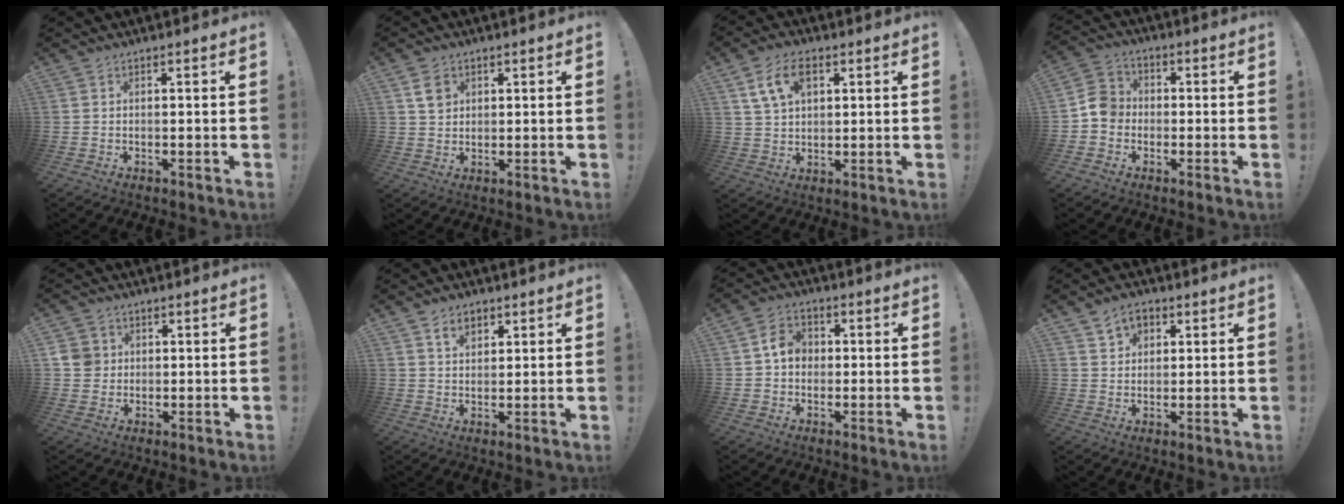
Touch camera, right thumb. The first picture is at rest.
{"total": 5.0, "force": [2.3, 3.9, 2.0], "torque": [-0.017, -0.004, 0.041]}
{"total": 9.9, "force": [4.3, 6.1, 6.5], "torque": [-0.111, 0.004, 0.084]}
{"total": 7.6, "force": [-2.6, 6.6, 2.8], "torque": [-0.038, 0.037, -0.045]}
{"total": 5.4, "force": [0.8, 5.1, 1.4], "torque": [-0.020, 0.001, 0.016]}
{"total": 5.3, "force": [2.9, 3.5, 2.6], "torque": [-0.033, -0.008, 0.051]}
{"total": 7.7, "force": [0.8, 6.4, 4.3], "torque": [-0.064, 0.016, 0.017]}
{"total": 5.8, "force": [2.9, 4.3, 2.5], "torque": [-0.031, -0.011, 0.053]}